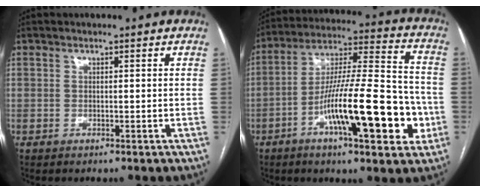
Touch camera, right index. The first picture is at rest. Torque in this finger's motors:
{"motor_torque": [1.22, -0.92, 1.05, 0.21]}